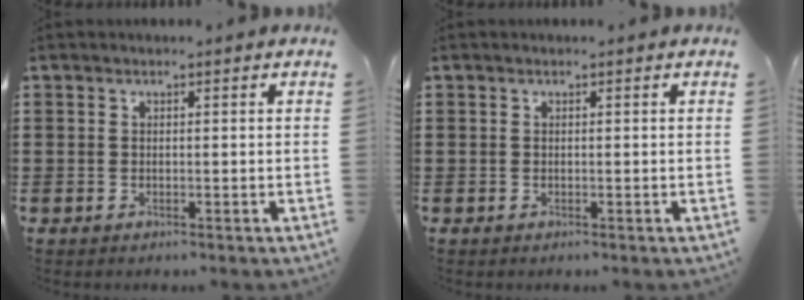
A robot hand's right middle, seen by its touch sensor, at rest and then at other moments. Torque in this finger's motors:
{"motor_torque": [-0.48, -0.31, 0.01, 0.00]}